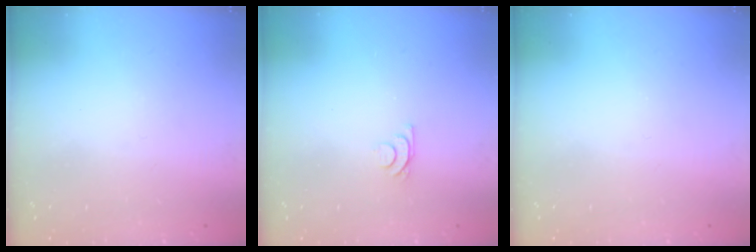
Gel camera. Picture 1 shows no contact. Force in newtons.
{"total": 5.1, "press": 5.0, "slide": 0.9}
{"total": 0.0}